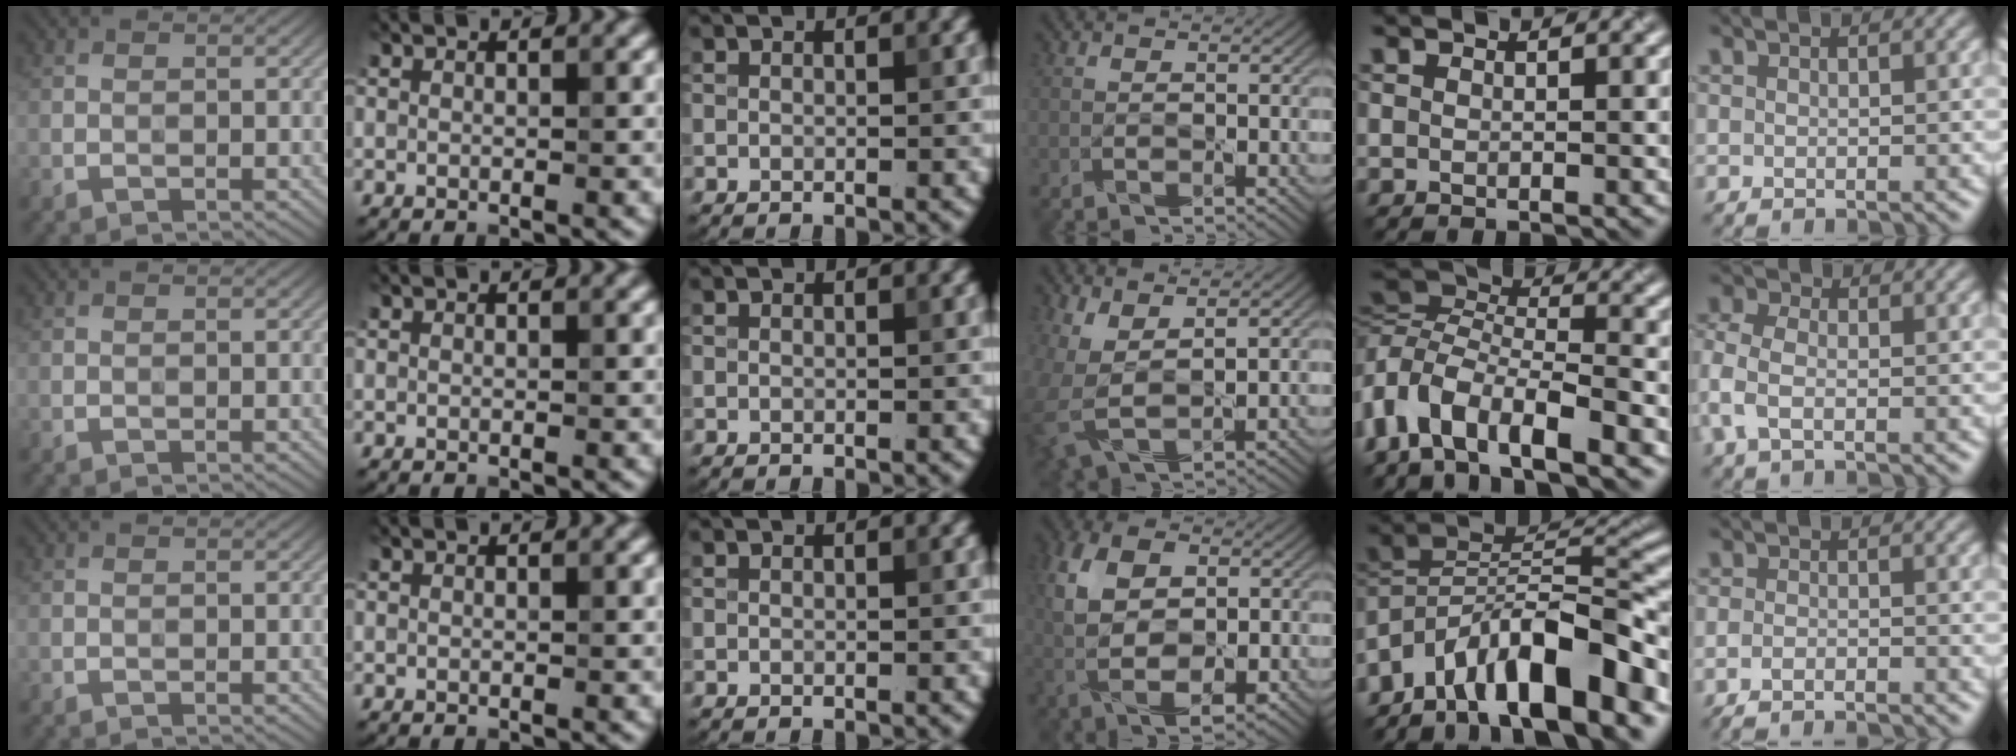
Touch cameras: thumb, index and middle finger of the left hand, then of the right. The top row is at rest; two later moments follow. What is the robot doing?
{"motion": "wipe", "object": "measuring cup"}